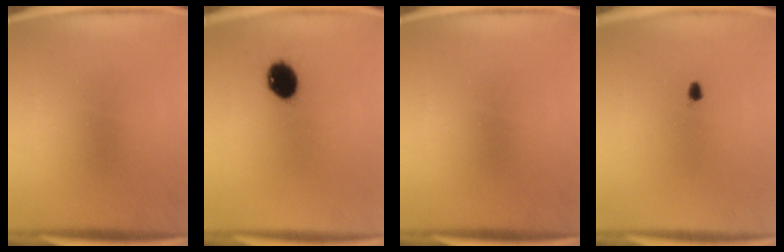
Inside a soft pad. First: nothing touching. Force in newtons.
{"total": 7.8}
{"total": 0.0}
{"total": 0.9}